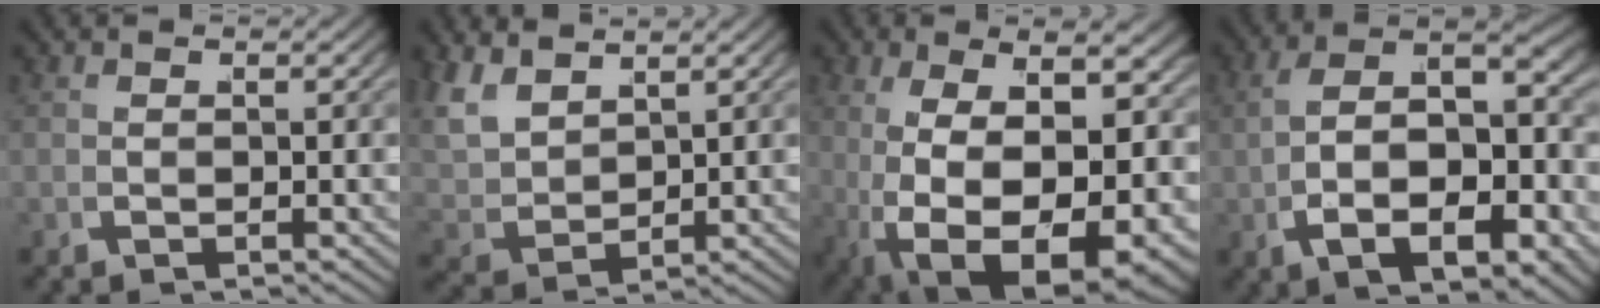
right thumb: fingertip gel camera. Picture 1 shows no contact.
{"total": 4.9, "force": [2.4, 3.2, 2.8], "torque": [-0.075, -0.008, 0.059]}
{"total": 13.1, "force": [-1.6, 7.2, 10.8], "torque": [-0.209, -0.049, 0.008]}
{"total": 11.3, "force": [-0.1, 6.4, 9.4], "torque": [-0.168, -0.025, 0.010]}